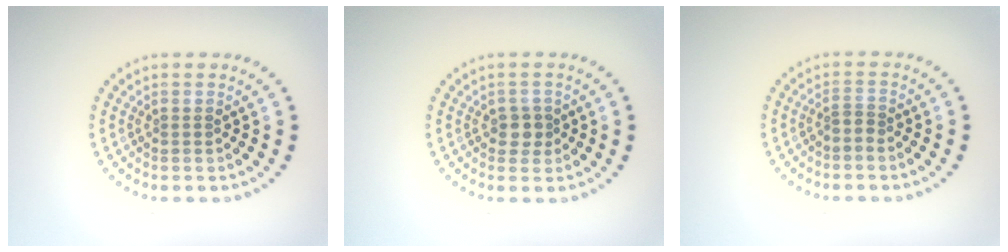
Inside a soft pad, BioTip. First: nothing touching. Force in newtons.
{"total": 1.6, "press": 1.5, "slide": 0.7}
{"total": 1.1, "press": 0.6, "slide": 0.9}